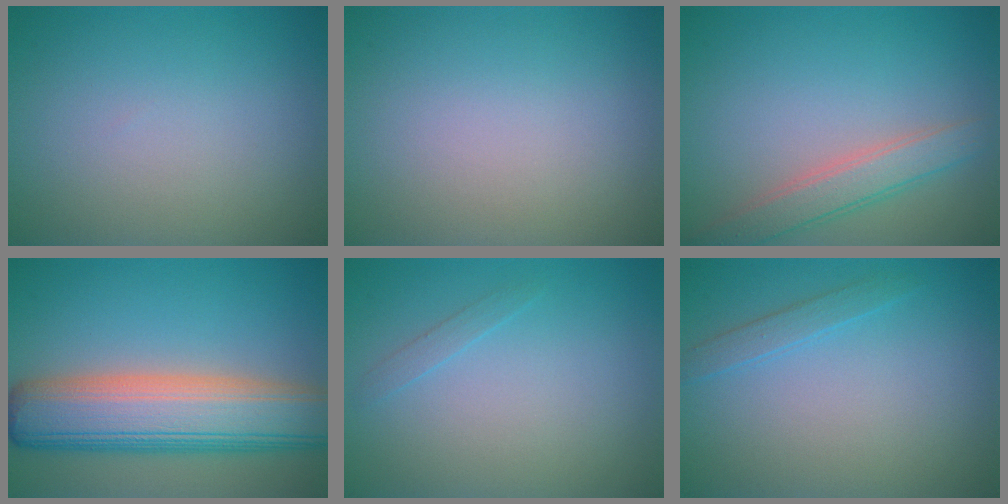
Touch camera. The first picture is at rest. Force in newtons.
{"total": 0.0}
{"total": 3.2, "press": 3.2, "slide": 0.1}
{"total": 10.6, "press": 10.5, "slide": 0.8}
{"total": 0.7, "press": 0.7, "slide": 0.0}
{"total": 1.3, "press": 1.3, "slide": 0.1}